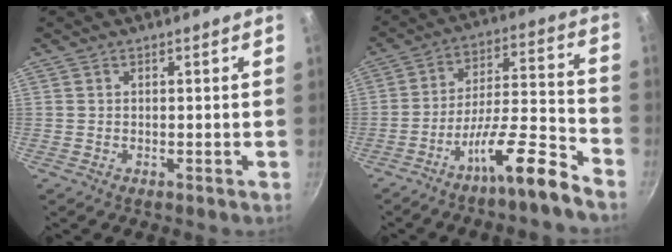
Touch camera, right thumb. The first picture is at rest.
{"total": 13.6, "force": [-9.5, 1.9, 9.6], "torque": [-0.153, 0.078, -0.162]}